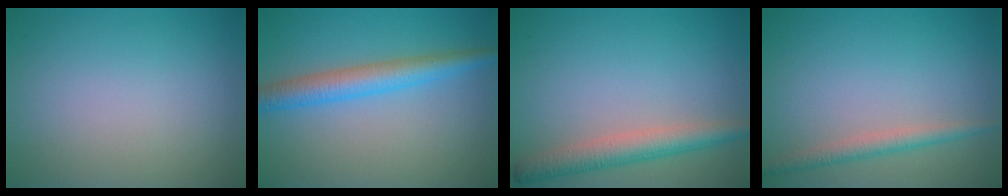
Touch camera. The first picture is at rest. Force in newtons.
{"total": 4.0, "press": 4.0, "slide": 0.2}
{"total": 3.8, "press": 3.8, "slide": 0.2}
{"total": 2.1, "press": 2.1, "slide": 0.0}